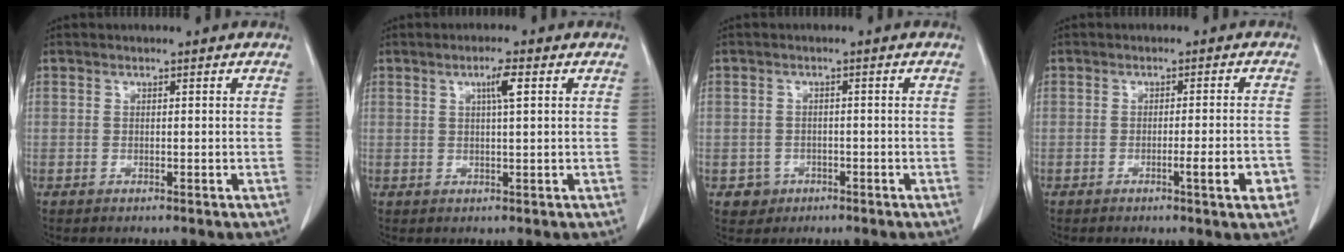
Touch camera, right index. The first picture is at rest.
{"total": 2.9, "force": [1.1, 0.0, 2.7], "torque": [-0.048, 0.001, 0.017]}
{"total": 2.6, "force": [-1.1, 2.3, 0.0], "torque": [0.003, 0.010, -0.013]}
{"total": 5.0, "force": [-2.0, 0.0, 4.6], "torque": [-0.058, -0.005, -0.028]}